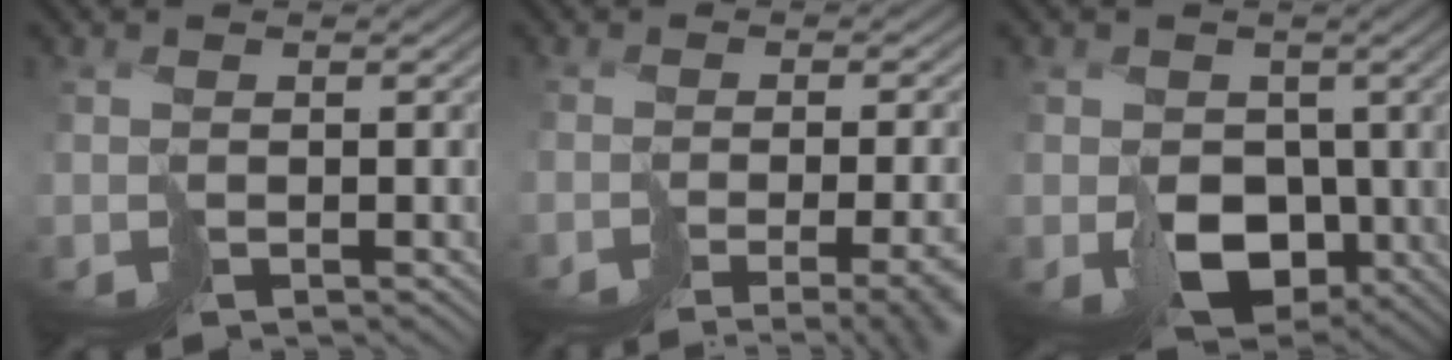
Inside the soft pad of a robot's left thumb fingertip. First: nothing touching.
{"total": 8.3, "force": [-5.5, 2.3, 5.8], "torque": [-0.060, -0.016, -0.038]}
{"total": 7.0, "force": [-0.8, 5.8, 3.8], "torque": [-0.068, -0.018, -0.013]}